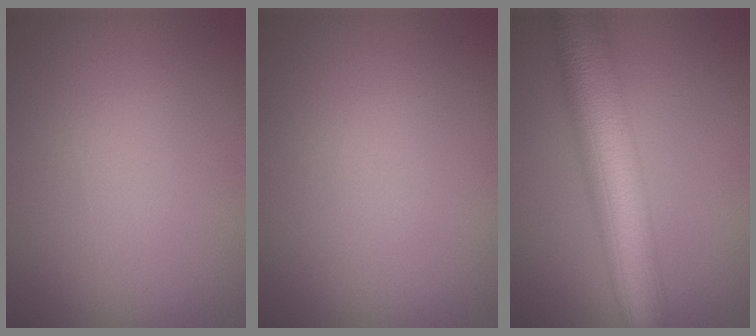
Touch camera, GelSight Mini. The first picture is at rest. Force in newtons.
{"total": 0.0}
{"total": 9.8, "press": 9.8, "slide": 0.2}